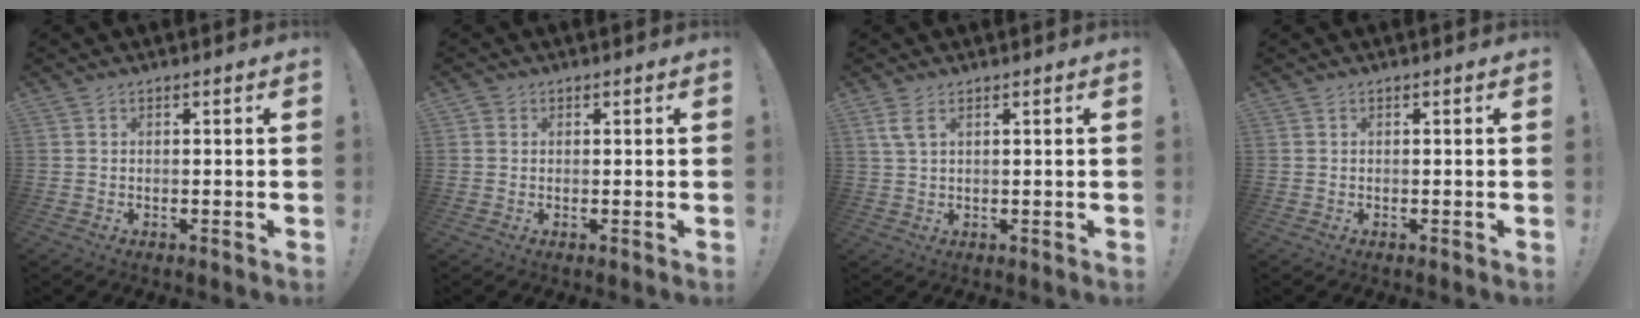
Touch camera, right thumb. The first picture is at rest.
{"total": 0.9, "force": [0.3, 0.8, 0.1], "torque": [-0.011, 0.006, 0.008]}
{"total": 3.7, "force": [1.9, 1.3, 2.9], "torque": [-0.058, -0.001, 0.035]}
{"total": 0.0}